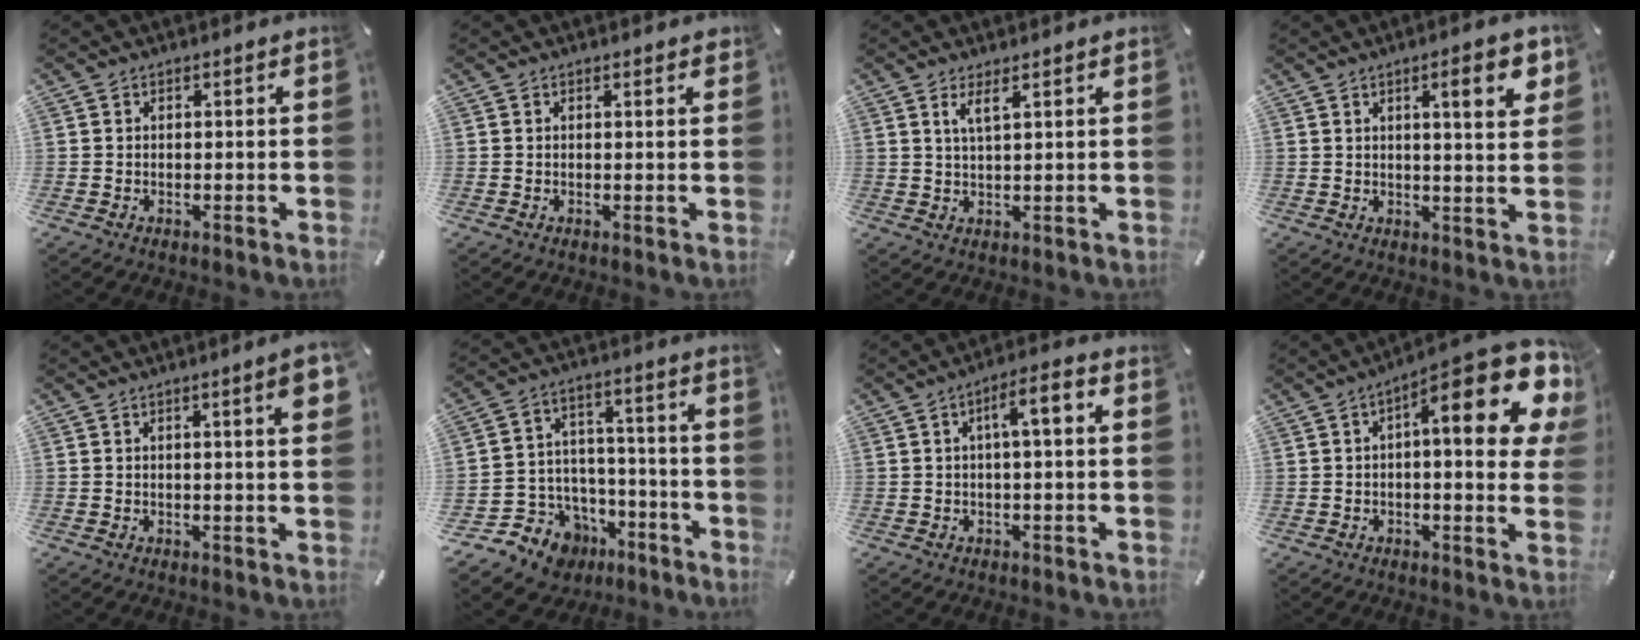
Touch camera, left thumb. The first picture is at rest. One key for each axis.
{"total": 0.6, "fx": 0.4, "fy": 0.1, "fz": 0.4, "tx": -0.002, "ty": -0.003, "tz": 0.005}
{"total": 3.4, "fx": 1.9, "fy": 0.5, "fz": 2.8, "tx": -0.060, "ty": 0.000, "tz": 0.033}
{"total": 9.3, "fx": 4.0, "fy": 1.8, "fz": 8.2, "tx": -0.122, "ty": -0.009, "tz": 0.056}
{"total": 5.6, "fx": 1.8, "fy": 0.6, "fz": 5.2, "tx": -0.082, "ty": -0.003, "tz": 0.025}
{"total": 11.4, "fx": -6.2, "fy": 9.1, "fz": 2.8, "tx": -0.043, "ty": 0.039, "tz": -0.101}
{"total": 6.5, "fx": 1.0, "fy": 1.3, "fz": 6.3, "tx": -0.106, "ty": 0.004, "tz": 0.009}
{"total": 19.2, "fx": 7.3, "fy": 6.3, "fz": 16.6, "tx": -0.215, "ty": -0.056, "tz": 0.106}